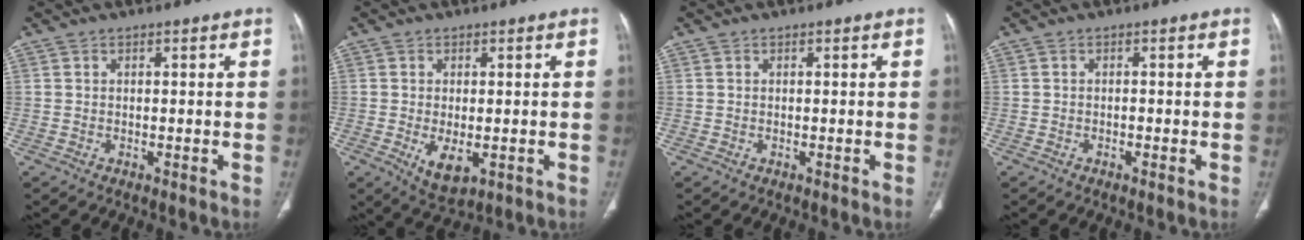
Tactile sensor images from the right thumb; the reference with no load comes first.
{"total": 5.4, "force": [-1.3, 2.8, 4.4], "torque": [-0.076, -0.013, -0.010]}
{"total": 0.0}
{"total": 0.6, "force": [-0.3, 0.2, 0.4], "torque": [-0.009, 0.000, -0.006]}